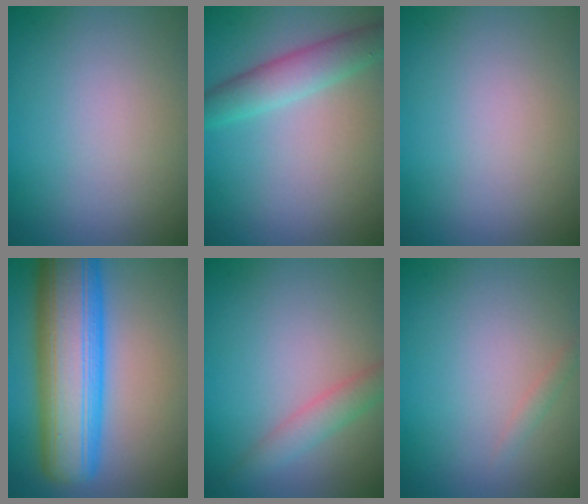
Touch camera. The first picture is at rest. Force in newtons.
{"total": 3.3, "press": 3.3, "slide": 0.1}
{"total": 0.0}
{"total": 12.1, "press": 12.1, "slide": 0.5}
{"total": 2.2, "press": 2.2, "slide": 0.1}
{"total": 0.7, "press": 0.7, "slide": 0.0}